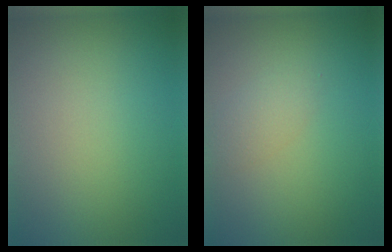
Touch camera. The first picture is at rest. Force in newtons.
{"total": 1.5, "press": 1.5, "slide": 0.1}